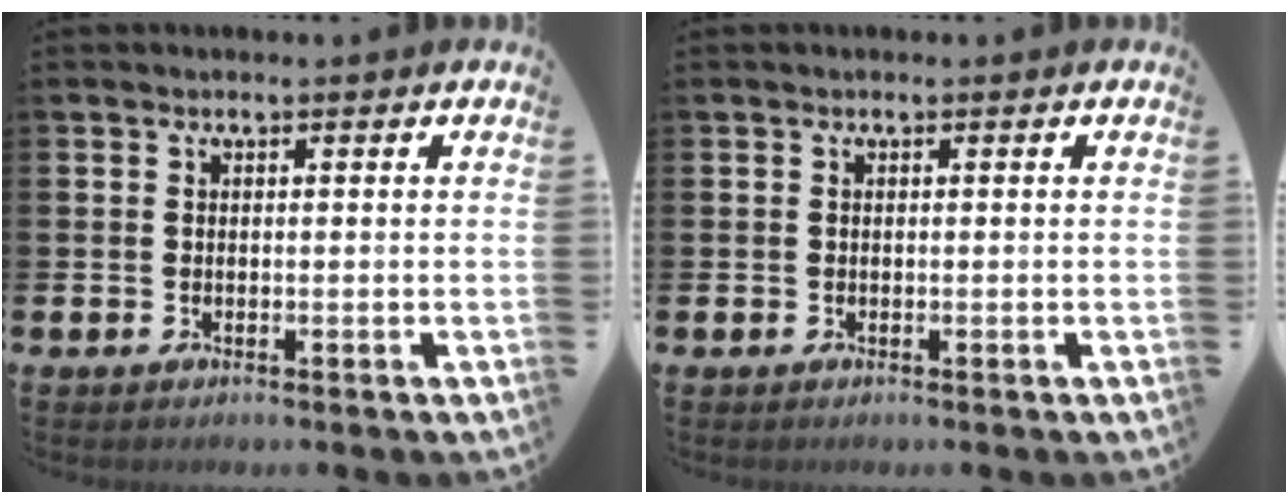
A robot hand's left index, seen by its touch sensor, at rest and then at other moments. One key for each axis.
{"total": 0.0}